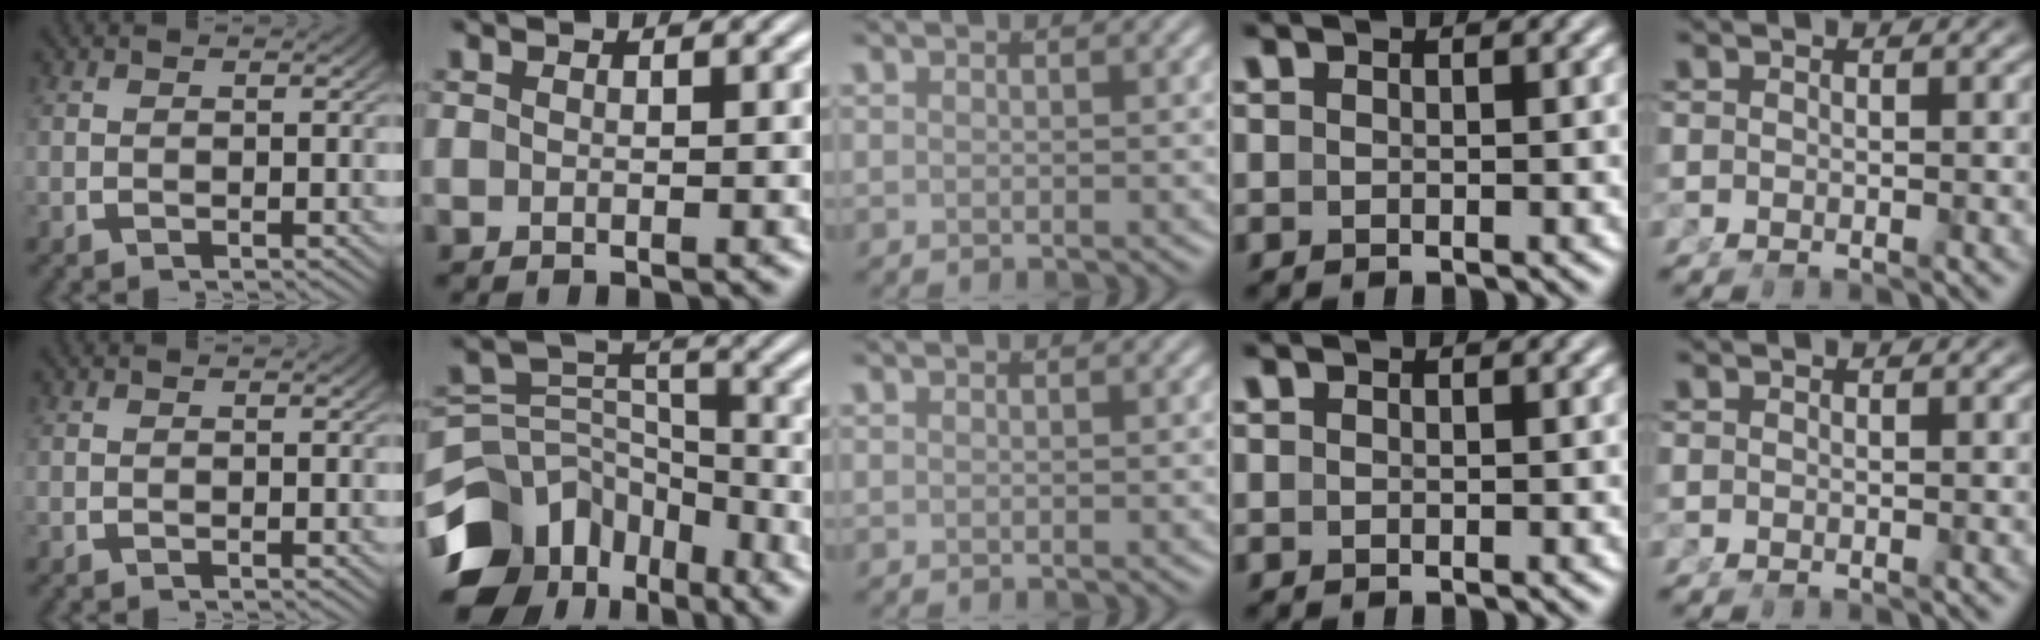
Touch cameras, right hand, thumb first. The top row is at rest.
{"index": {"total": 10.9, "force": [-5.3, 8.1, 5.1], "torque": [-0.082, -0.043, -0.081]}}